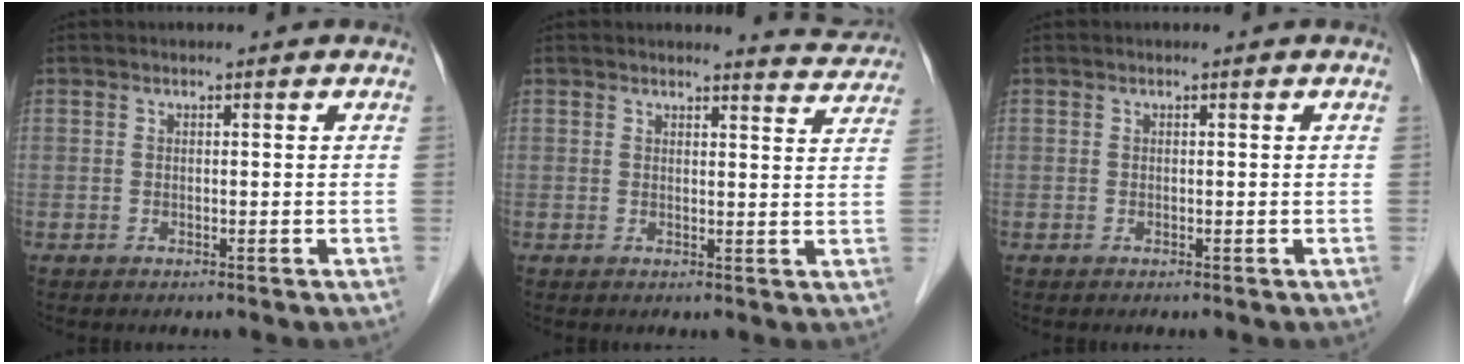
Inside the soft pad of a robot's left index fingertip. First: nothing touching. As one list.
[{"total": 4.3, "force": [4.3, 0.3, -0.4], "torque": [0.002, -0.025, 0.033]}, {"total": 0.0}]